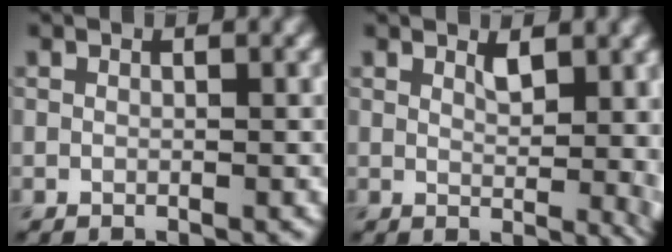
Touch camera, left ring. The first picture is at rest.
{"total": 3.0, "force": [1.4, 1.0, 2.5], "torque": [-0.034, -0.006, 0.026]}